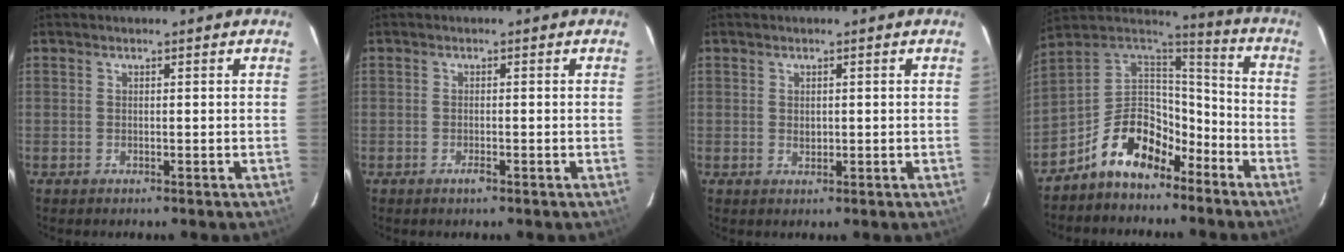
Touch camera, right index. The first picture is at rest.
{"total": 1.2, "force": [-0.8, 0.3, 0.9], "torque": [-0.018, -0.001, -0.014]}
{"total": 1.1, "force": [0.1, 0.9, 0.5], "torque": [-0.007, -0.001, 0.005]}
{"total": 14.2, "force": [-8.9, 7.7, 7.9], "torque": [-0.160, 0.040, -0.152]}